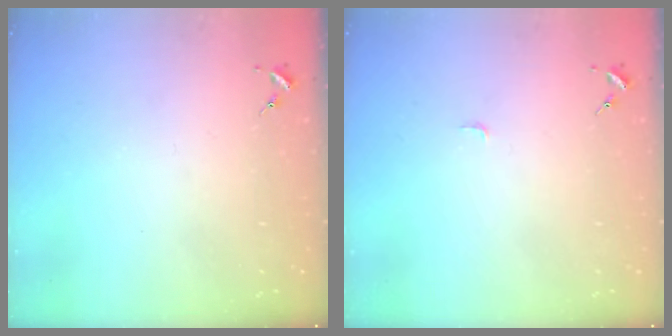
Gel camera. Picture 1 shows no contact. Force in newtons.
{"total": 2.8, "press": 2.8, "slide": 0.3}